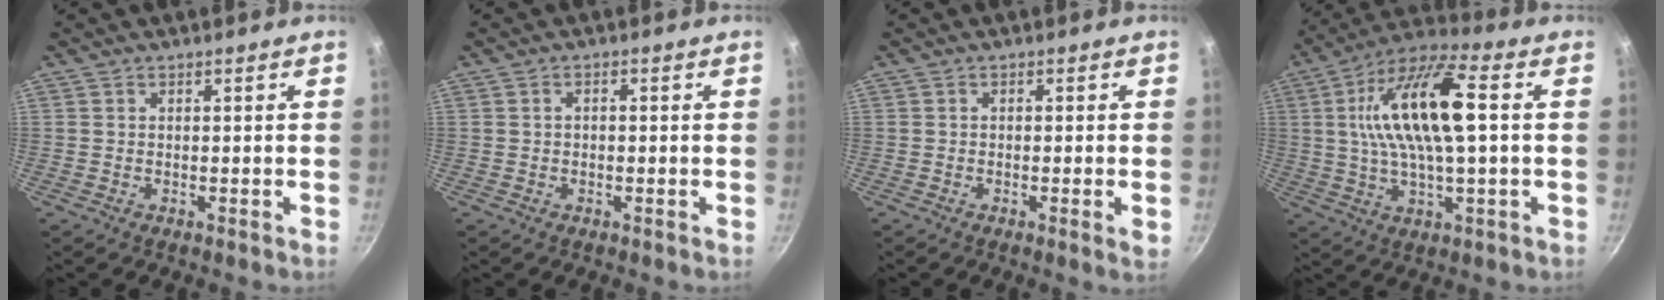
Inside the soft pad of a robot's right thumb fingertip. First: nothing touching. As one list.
[{"total": 1.1, "force": [-0.1, 0.7, 0.8], "torque": [-0.016, 0.007, -0.002]}, {"total": 2.2, "force": [-0.5, 0.2, 2.1], "torque": [-0.034, -0.006, -0.010]}, {"total": 18.5, "force": [2.6, 6.2, 17.2], "torque": [-0.315, 0.023, 0.040]}]